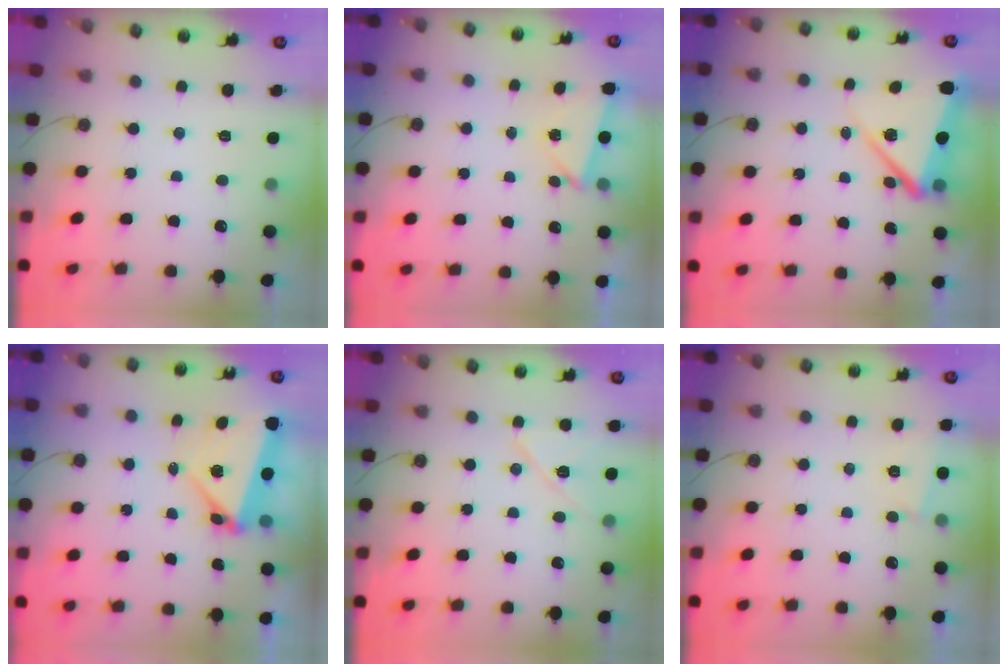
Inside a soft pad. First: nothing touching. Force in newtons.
{"total": 2.3, "press": 2.0, "slide": 1.2}
{"total": 8.8, "press": 8.7, "slide": 0.9}
{"total": 5.3, "press": 5.2, "slide": 1.2}
{"total": 9.9, "press": 9.9, "slide": 0.9}
{"total": 1.5, "press": 1.4, "slide": 0.4}